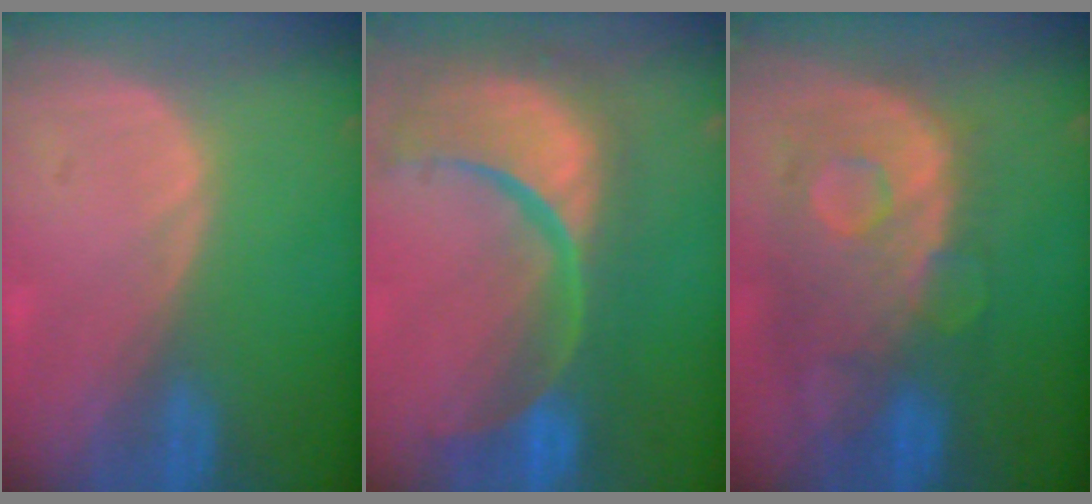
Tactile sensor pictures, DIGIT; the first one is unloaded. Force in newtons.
{"total": 14.8, "press": 11.7, "slide": 9.0}
{"total": 11.2, "press": 9.7, "slide": 5.5}